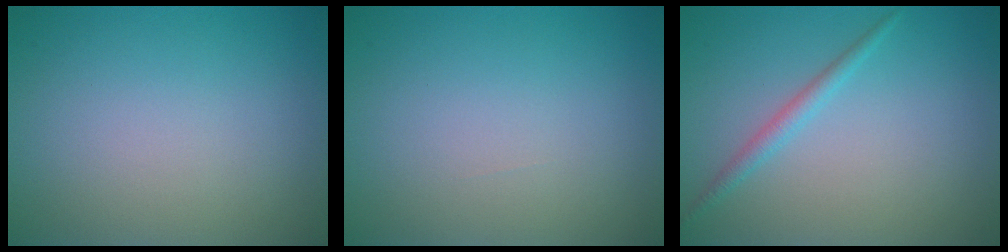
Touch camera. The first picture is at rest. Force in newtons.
{"total": 0.0}
{"total": 1.4, "press": 1.4, "slide": 0.1}